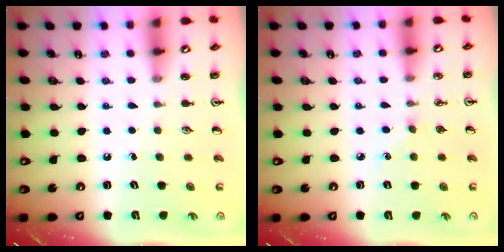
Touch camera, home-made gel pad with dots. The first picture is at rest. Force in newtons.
{"total": 2.7, "press": 2.7, "slide": 0.4}